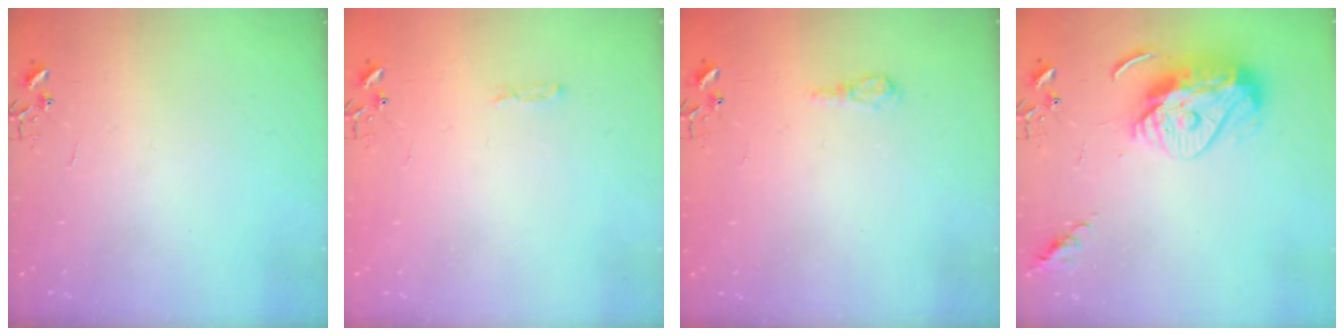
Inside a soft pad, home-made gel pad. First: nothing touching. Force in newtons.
{"total": 3.3, "press": 3.3, "slide": 0.4}
{"total": 6.5, "press": 6.5, "slide": 0.7}
{"total": 12.3, "press": 12.2, "slide": 1.1}